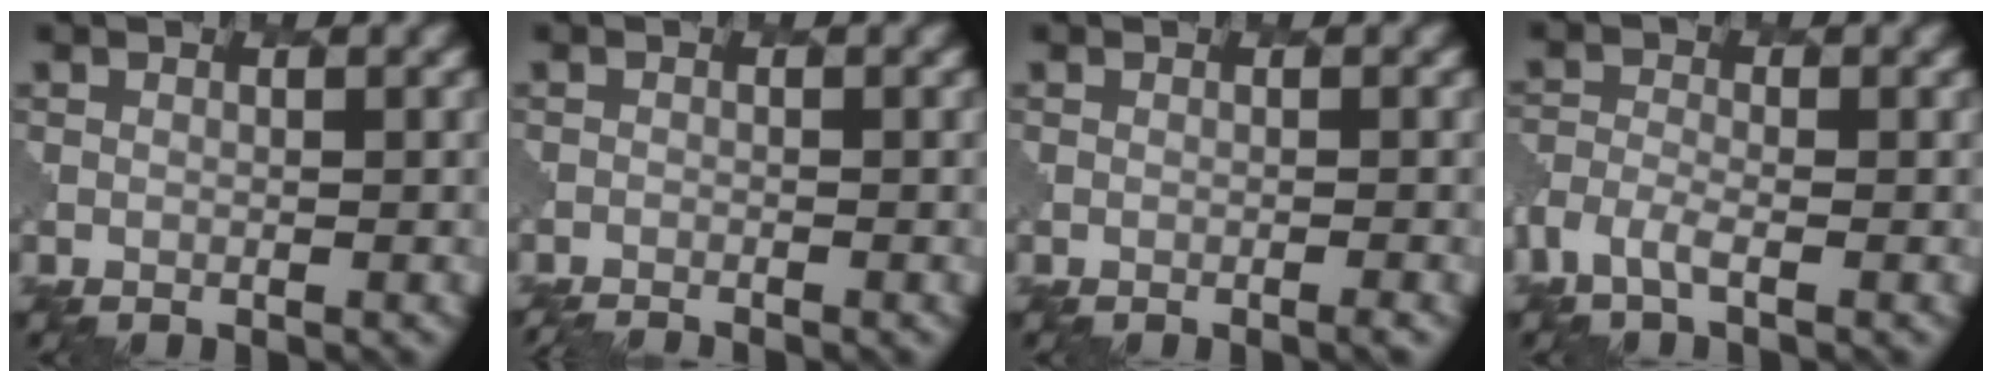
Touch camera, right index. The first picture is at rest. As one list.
[{"total": 2.6, "force": [-2.5, 0.3, 0.5], "torque": [-0.009, -0.007, -0.038]}, {"total": 0.8, "force": [-0.5, 0.0, 0.6], "torque": [-0.002, 0.000, -0.010]}, {"total": 1.8, "force": [-1.4, 0.7, 1.0], "torque": [-0.029, -0.005, -0.037]}]